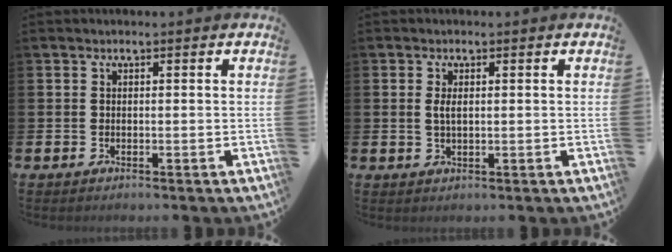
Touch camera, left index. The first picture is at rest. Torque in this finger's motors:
{"motor_torque": [0.30, 0.09, 0.05, 0.03]}